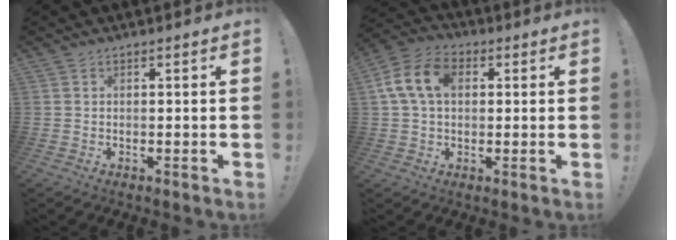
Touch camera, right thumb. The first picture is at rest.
{"total": 12.3, "force": [2.9, 8.5, 8.5], "torque": [-0.159, 0.015, 0.055]}